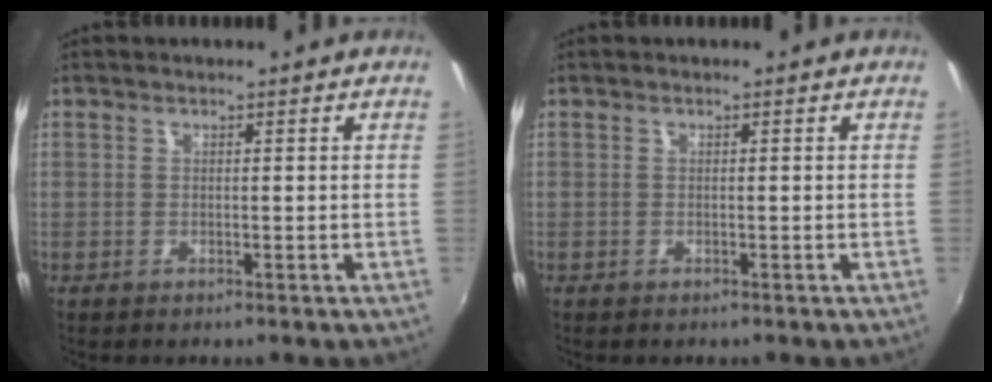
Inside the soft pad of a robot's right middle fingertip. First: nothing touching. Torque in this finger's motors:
{"motor_torque": [0.27, -0.40, 0.05, 0.04]}